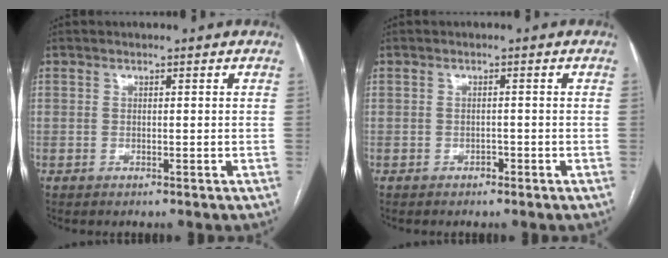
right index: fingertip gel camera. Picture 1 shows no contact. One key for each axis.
{"total": 1.0, "fx": -0.8, "fy": 0.6, "fz": 0.4, "tx": -0.007, "ty": 0.003, "tz": -0.011}